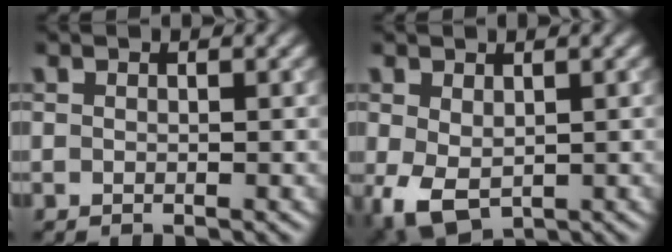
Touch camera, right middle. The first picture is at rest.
{"total": 4.3, "force": [-0.6, 2.8, 3.2], "torque": [-0.077, -0.010, -0.004]}